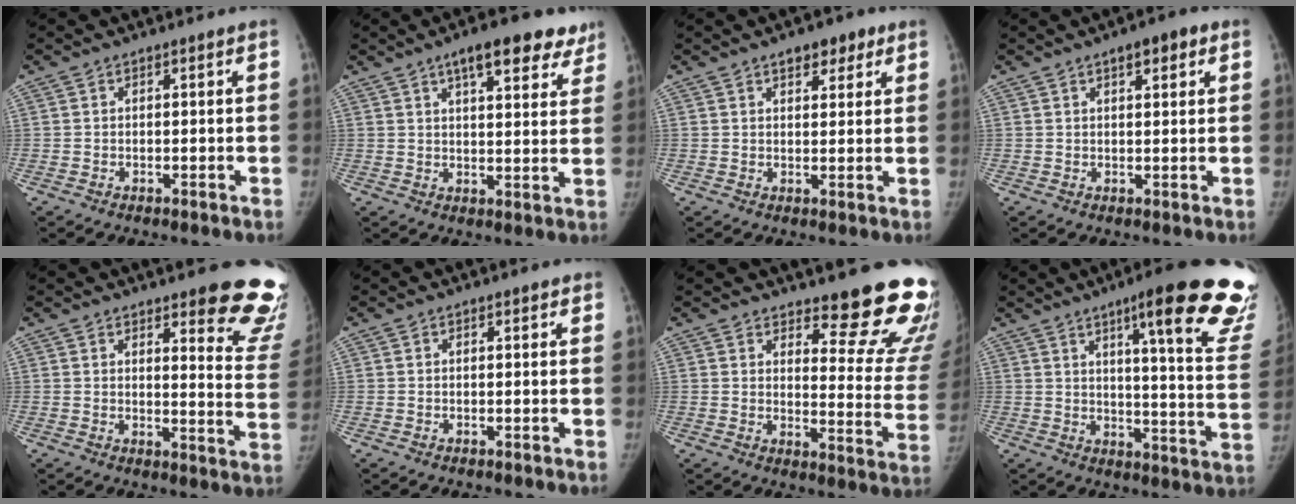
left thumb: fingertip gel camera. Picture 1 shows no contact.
{"total": 12.9, "force": [8.2, 4.9, 8.6], "torque": [-0.073, -0.024, 0.109]}
{"total": 5.2, "force": [3.1, 2.7, 3.2], "torque": [-0.013, -0.011, 0.042]}
{"total": 4.6, "force": [2.3, 1.7, 3.5], "torque": [-0.034, -0.001, 0.028]}
{"total": 14.9, "force": [11.3, 3.5, 9.1], "torque": [-0.064, -0.090, 0.120]}
{"total": 0.5, "force": [0.3, 0.3, 0.3], "torque": [-0.003, -0.002, 0.002]}
{"total": 17.8, "force": [14.7, 4.4, 9.1], "torque": [-0.071, -0.139, 0.174]}
{"total": 25.5, "force": [16.5, 3.6, 19.1], "torque": [-0.202, -0.085, 0.208]}